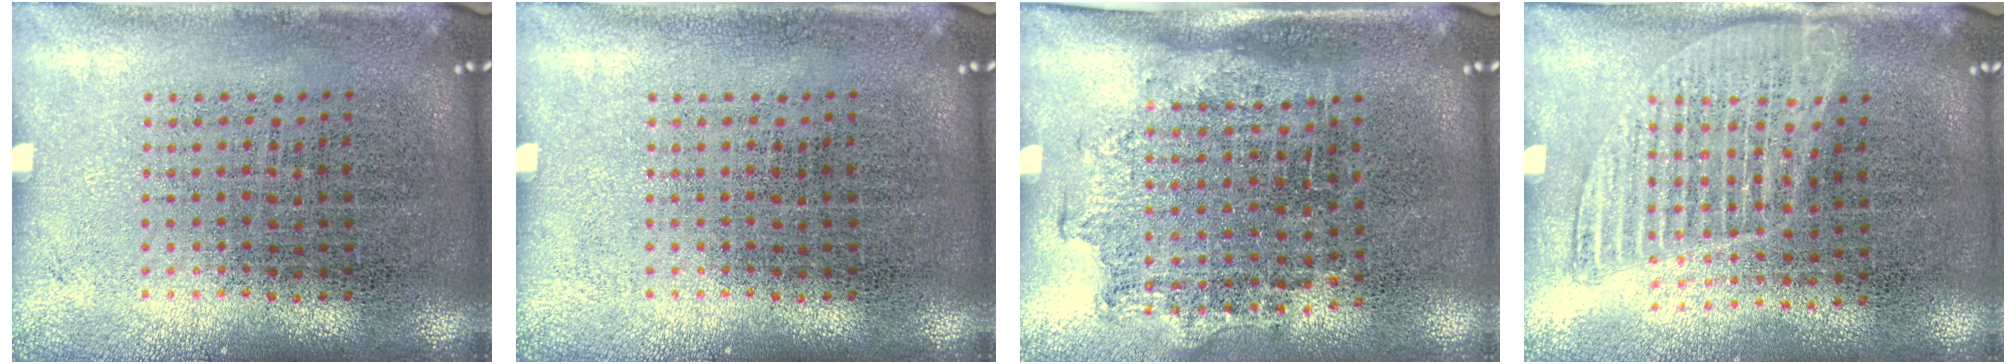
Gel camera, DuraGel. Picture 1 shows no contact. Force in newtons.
{"total": 0.0}
{"total": 1.3, "press": 1.0, "slide": 0.8}
{"total": 1.3, "press": 1.1, "slide": 0.5}